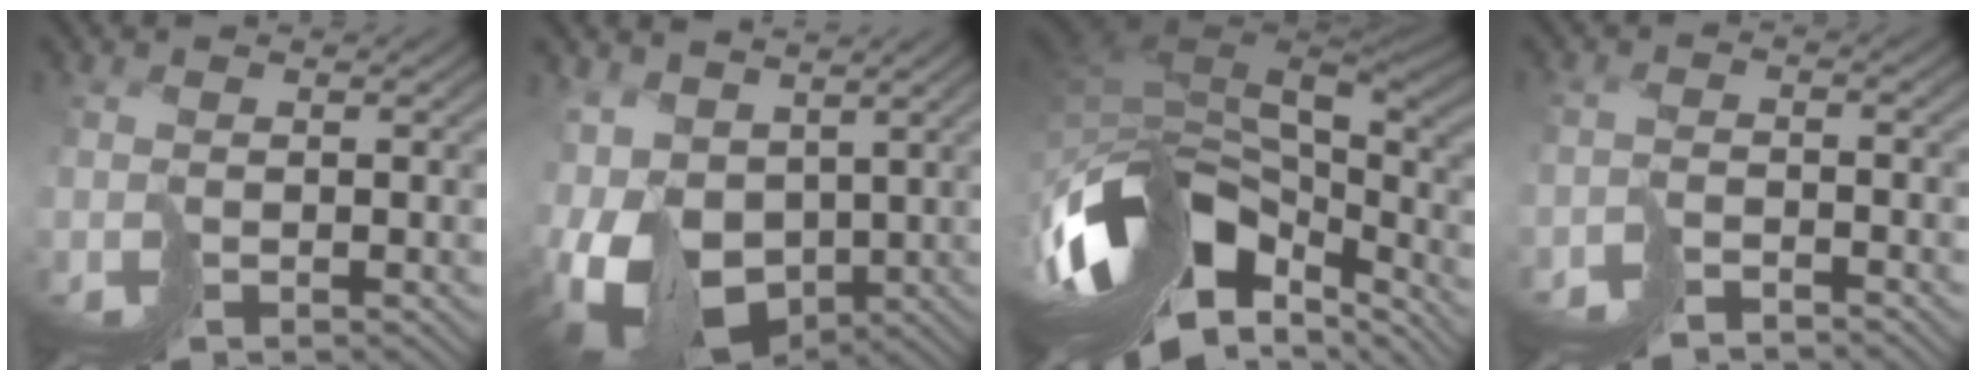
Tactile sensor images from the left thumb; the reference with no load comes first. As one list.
[{"total": 13.6, "force": [-0.7, 9.3, 9.9], "torque": [-0.260, -0.036, 0.008]}, {"total": 18.4, "force": [-7.3, 10.0, 13.6], "torque": [-0.277, -0.023, -0.114]}, {"total": 3.4, "force": [-2.8, 0.9, 1.6], "torque": [-0.035, 0.000, -0.062]}]